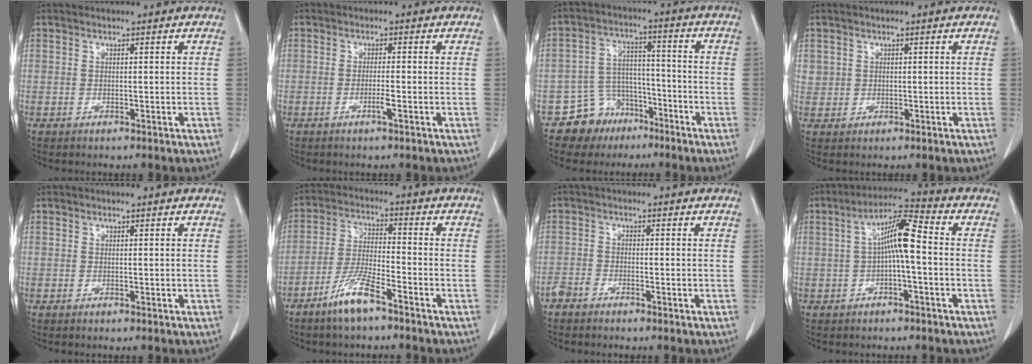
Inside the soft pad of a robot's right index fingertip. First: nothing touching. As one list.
[{"total": 1.8, "force": [-0.8, -0.1, 1.7], "torque": [-0.033, -0.002, -0.015]}, {"total": 7.9, "force": [-5.0, 6.0, 0.9], "torque": [-0.013, 0.029, -0.077]}, {"total": 1.9, "force": [0.7, 1.8, 0.2], "torque": [0.010, 0.005, 0.011]}, {"total": 0.0}, {"total": 7.4, "force": [-5.1, 0.8, 5.2], "torque": [-0.114, -0.009, -0.101]}, {"total": 2.0, "force": [-1.7, 0.7, 0.8], "torque": [-0.016, 0.002, -0.033]}, {"total": 7.4, "force": [-0.1, 1.0, 7.4], "torque": [-0.134, 0.026, -0.004]}]